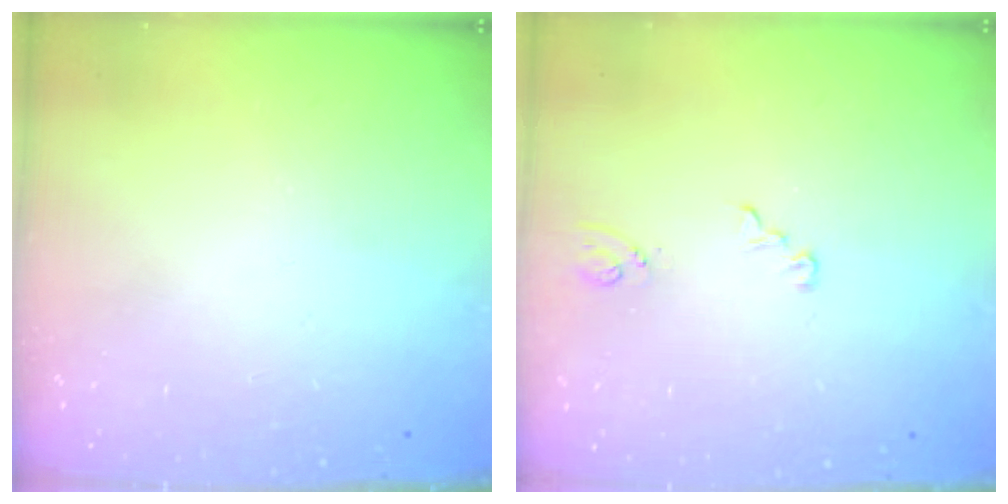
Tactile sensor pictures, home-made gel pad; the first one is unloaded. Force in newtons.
{"total": 3.7, "press": 3.7, "slide": 0.5}